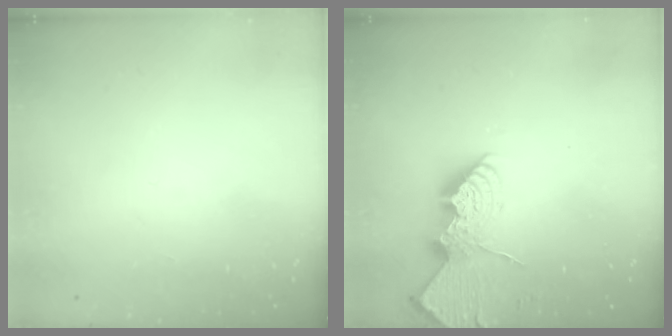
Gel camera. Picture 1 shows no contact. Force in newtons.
{"total": 14.4, "press": 14.3, "slide": 1.2}